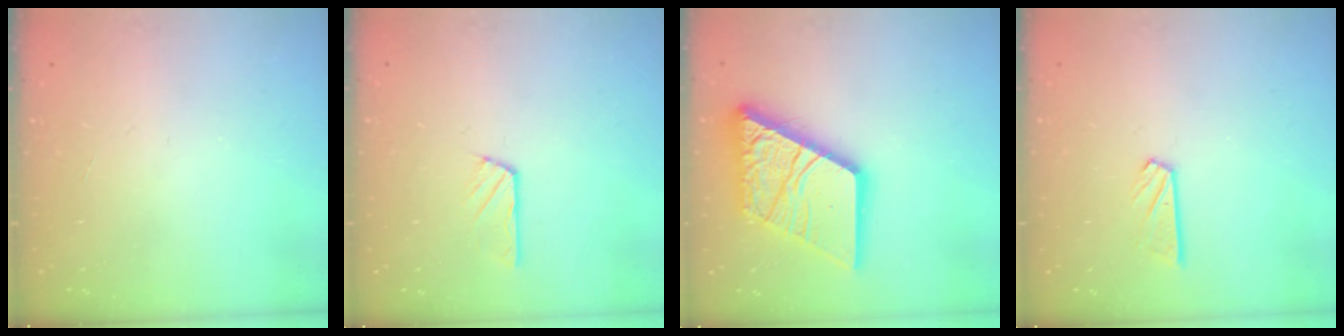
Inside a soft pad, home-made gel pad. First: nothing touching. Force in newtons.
{"total": 2.9, "press": 2.8, "slide": 0.4}
{"total": 21.8, "press": 21.7, "slide": 2.6}
{"total": 4.7, "press": 4.7, "slide": 0.4}